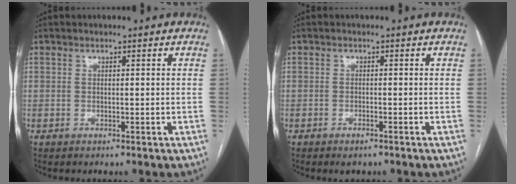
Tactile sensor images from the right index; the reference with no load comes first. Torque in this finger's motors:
{"motor_torque": [0.28, -0.07, 0.08, 0.02]}